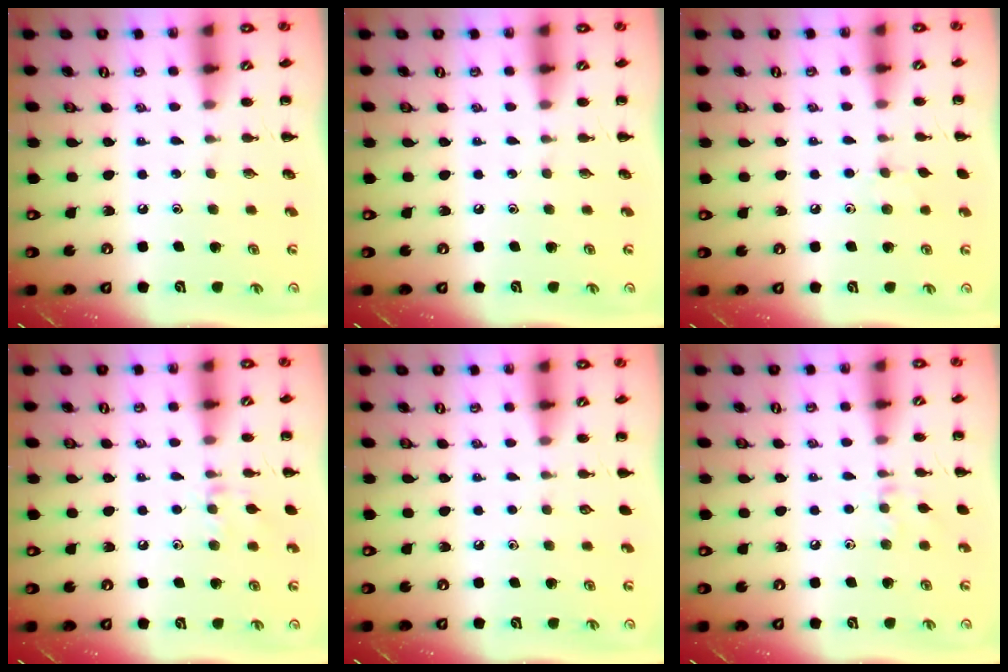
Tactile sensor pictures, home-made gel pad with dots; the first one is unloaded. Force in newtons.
{"total": 0.0}
{"total": 5.6, "press": 5.3, "slide": 1.7}
{"total": 6.5, "press": 6.4, "slide": 1.3}
{"total": 0.0}
{"total": 7.2, "press": 6.9, "slide": 1.8}